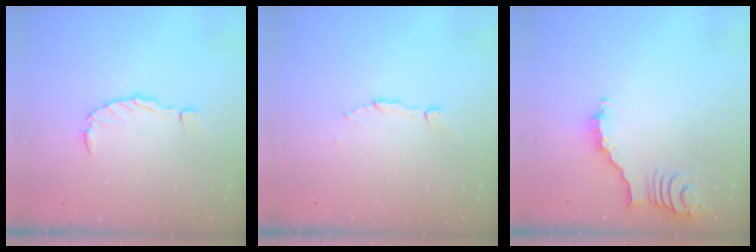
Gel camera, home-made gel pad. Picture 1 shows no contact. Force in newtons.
{"total": 2.7, "press": 2.7, "slide": 0.2}
{"total": 3.7, "press": 3.7, "slide": 0.4}